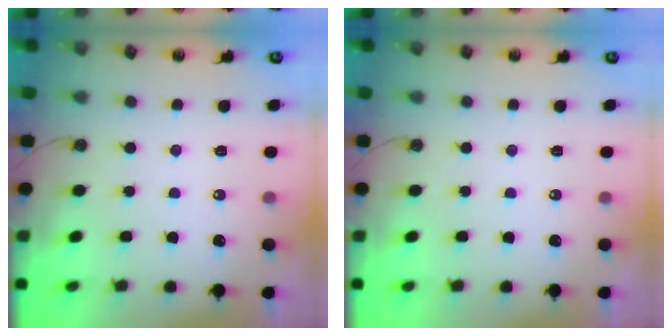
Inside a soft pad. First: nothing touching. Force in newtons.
{"total": 0.0}